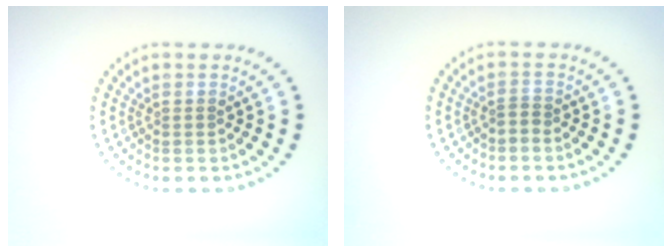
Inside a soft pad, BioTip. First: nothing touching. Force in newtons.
{"total": 0.7, "press": 0.4, "slide": 0.5}